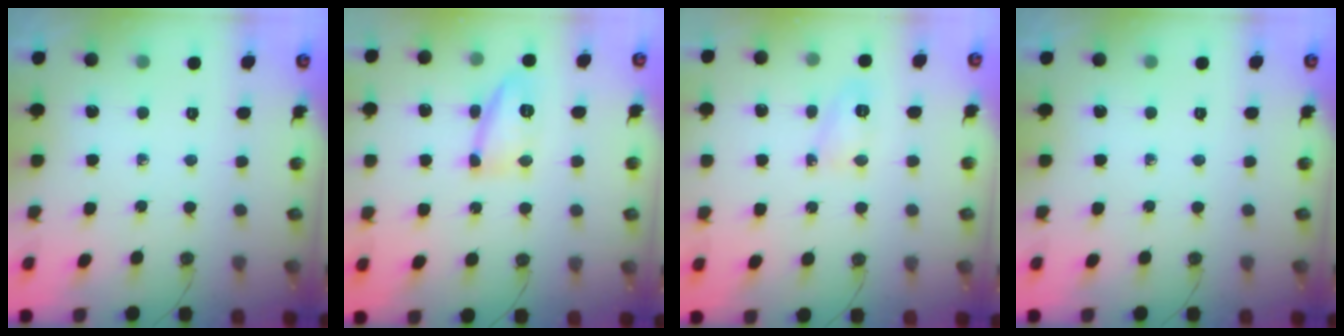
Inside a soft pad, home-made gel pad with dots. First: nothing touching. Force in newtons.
{"total": 11.3, "press": 11.2, "slide": 0.7}
{"total": 6.1, "press": 6.1, "slide": 0.4}
{"total": 0.0}